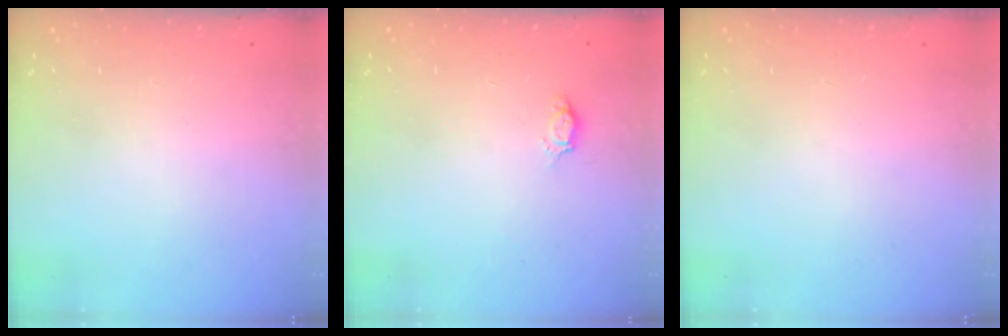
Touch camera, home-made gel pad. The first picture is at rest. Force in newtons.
{"total": 3.0, "press": 2.9, "slide": 0.4}
{"total": 0.0}